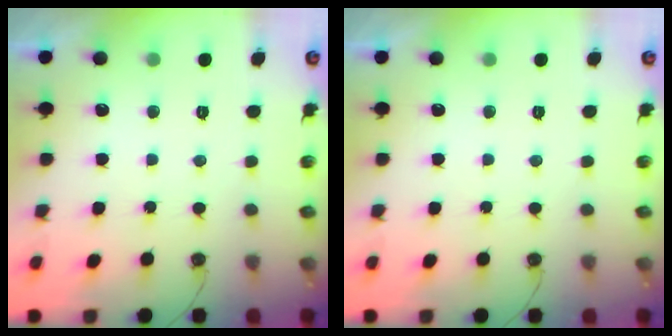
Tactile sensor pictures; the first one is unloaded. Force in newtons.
{"total": 0.0}